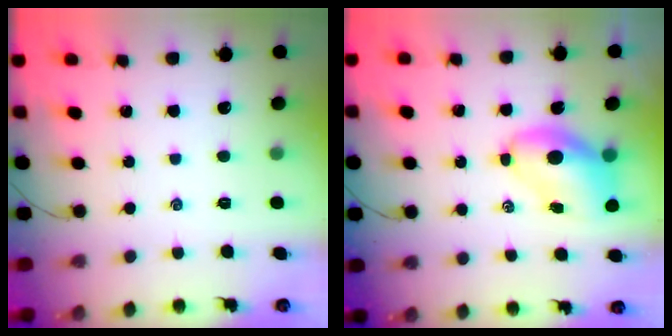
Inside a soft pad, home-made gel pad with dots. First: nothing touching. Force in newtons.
{"total": 7.2, "press": 7.0, "slide": 1.5}